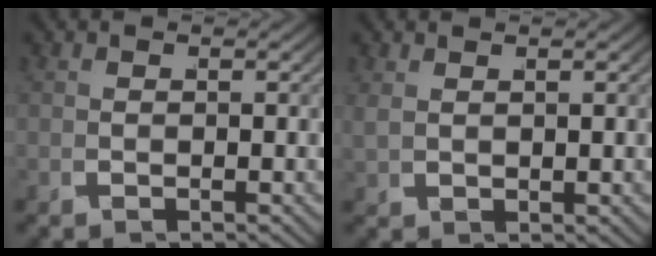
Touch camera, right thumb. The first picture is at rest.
{"total": 1.4, "force": [1.2, 0.4, 0.6], "torque": [-0.012, 0.009, 0.026]}